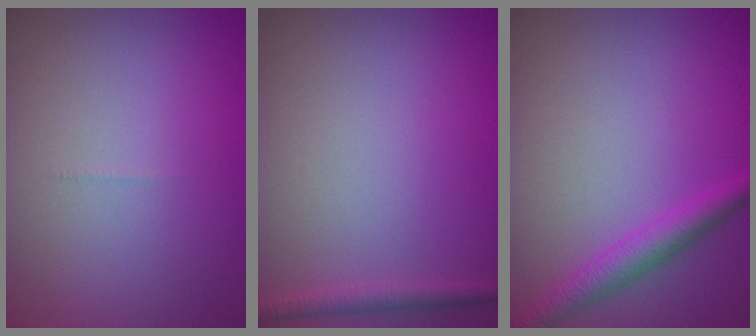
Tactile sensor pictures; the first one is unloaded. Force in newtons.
{"total": 1.4, "press": 1.4, "slide": 0.1}
{"total": 2.8, "press": 2.8, "slide": 0.1}